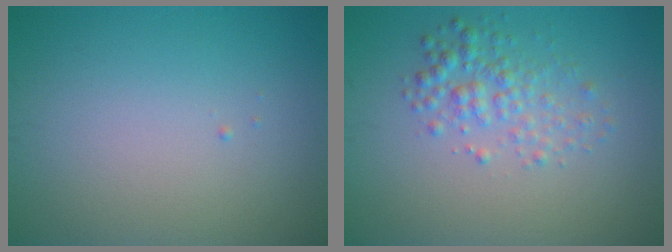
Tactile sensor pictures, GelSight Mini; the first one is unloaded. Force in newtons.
{"total": 2.8, "press": 2.8, "slide": 0.0}